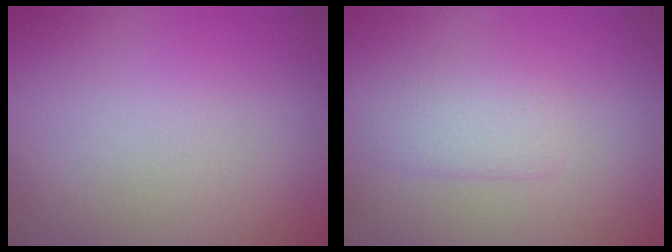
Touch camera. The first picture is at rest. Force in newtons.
{"total": 1.8, "press": 1.8, "slide": 0.1}